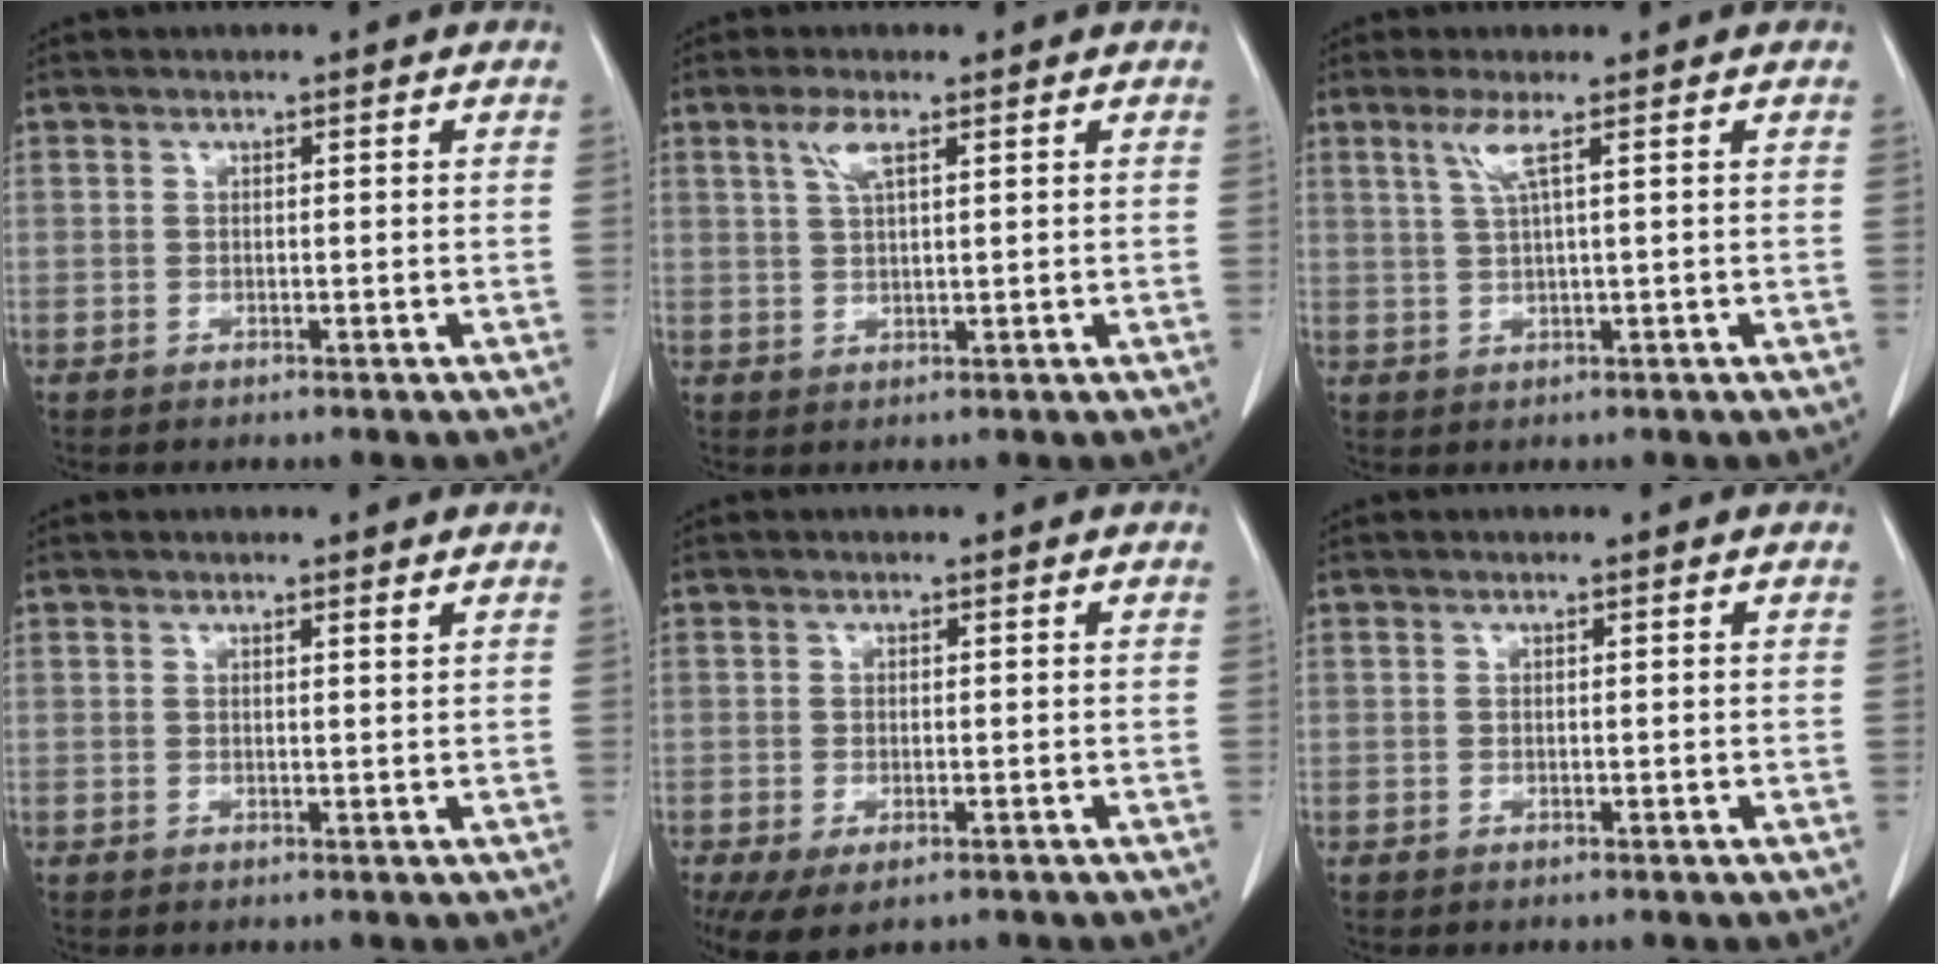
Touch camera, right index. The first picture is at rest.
{"total": 3.9, "force": [2.0, 1.2, 3.2], "torque": [-0.072, 0.008, 0.043]}
{"total": 3.5, "force": [1.4, 0.0, 3.2], "torque": [-0.071, 0.005, 0.034]}
{"total": 0.8, "force": [0.6, 0.2, 0.5], "torque": [-0.015, 0.001, 0.011]}
{"total": 8.2, "force": [-4.5, 4.3, 5.4], "torque": [-0.122, -0.014, -0.069]}
{"total": 0.0}